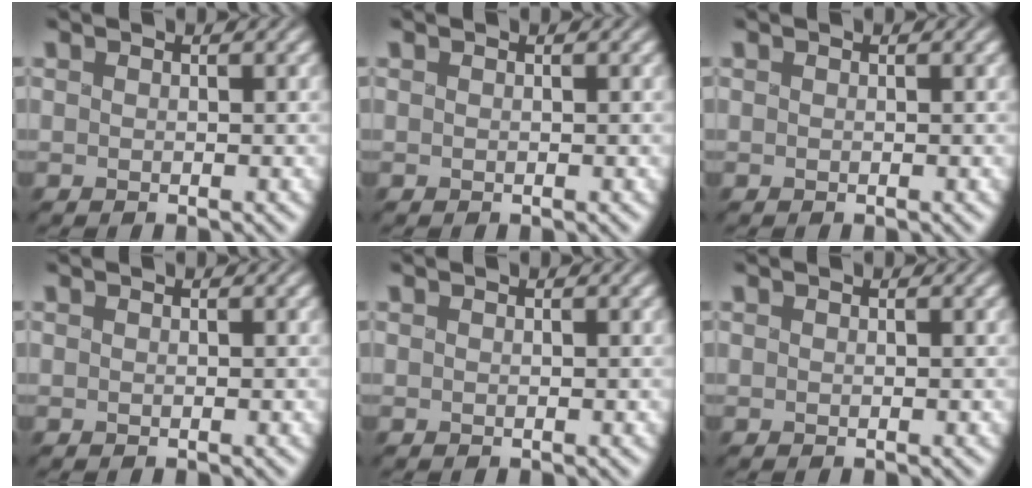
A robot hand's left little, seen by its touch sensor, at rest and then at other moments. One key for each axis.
{"total": 0.0}
{"total": 0.0}
{"total": 0.0}
{"total": 0.0}
{"total": 0.0}